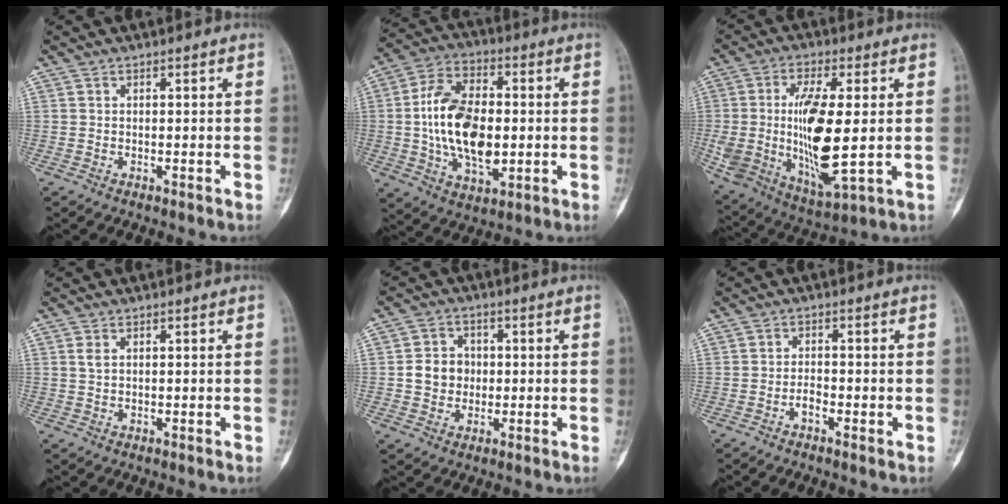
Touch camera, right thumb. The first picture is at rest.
{"total": 17.2, "force": [-0.5, 10.0, 14.0], "torque": [-0.243, 0.009, -0.008]}
{"total": 18.6, "force": [0.1, 6.8, 17.3], "torque": [-0.346, -0.014, 0.015]}
{"total": 1.6, "force": [0.5, 1.0, 1.2], "torque": [-0.027, 0.002, 0.013]}
{"total": 6.3, "force": [0.0, 5.6, 2.9], "torque": [-0.025, 0.007, -0.004]}
{"total": 2.1, "force": [-1.0, 0.9, 1.6], "torque": [-0.023, 0.010, -0.021]}